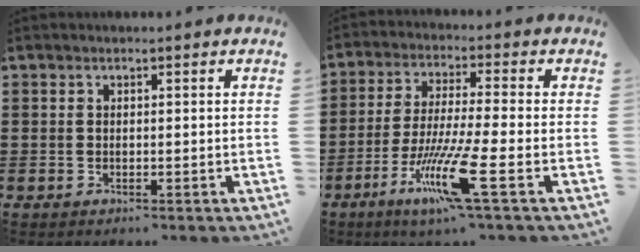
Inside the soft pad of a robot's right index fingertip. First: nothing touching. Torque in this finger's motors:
{"motor_torque": [2.06, -0.08, 0.48, 0.21]}